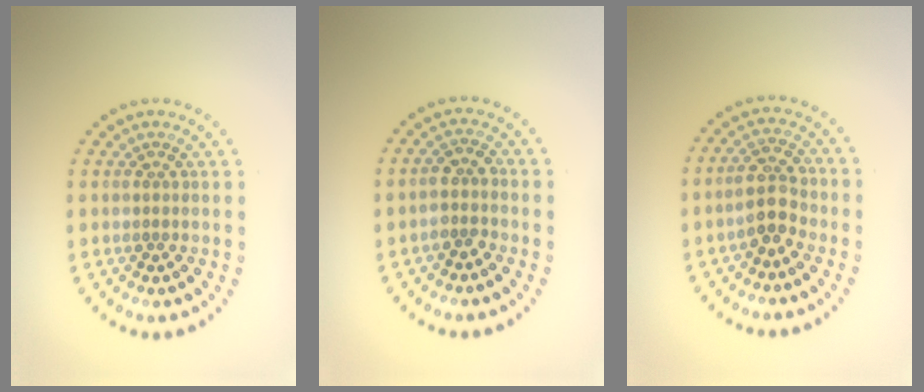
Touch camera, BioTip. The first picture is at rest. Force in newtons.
{"total": 1.9, "press": 1.6, "slide": 1.0}
{"total": 3.0, "press": 2.8, "slide": 0.9}